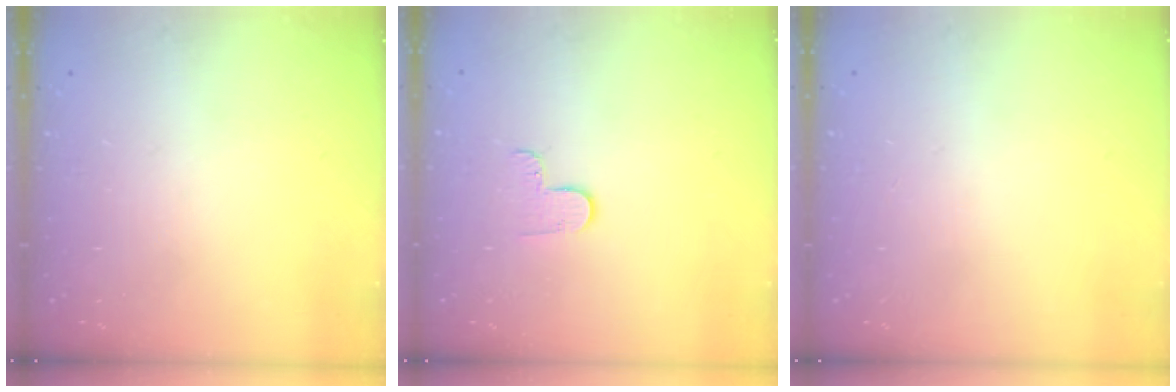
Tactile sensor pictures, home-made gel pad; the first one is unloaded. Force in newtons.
{"total": 3.3, "press": 3.3, "slide": 0.4}
{"total": 0.6, "press": 0.6, "slide": 0.2}